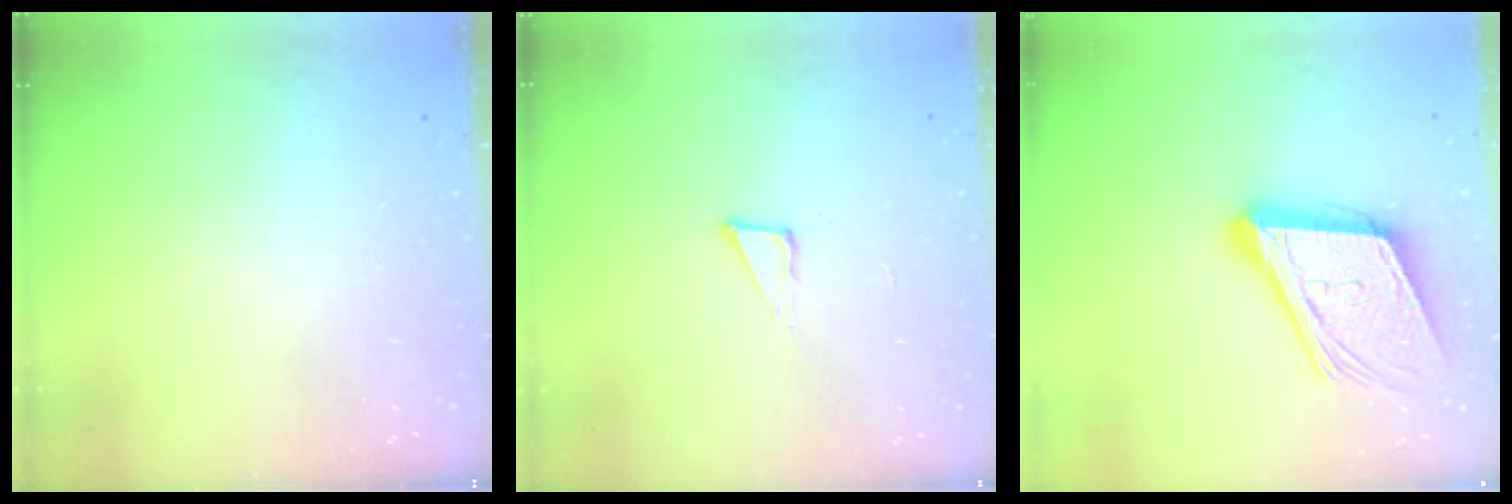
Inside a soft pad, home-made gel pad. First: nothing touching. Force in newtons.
{"total": 4.0, "press": 3.9, "slide": 0.8}
{"total": 20.1, "press": 19.6, "slide": 4.5}